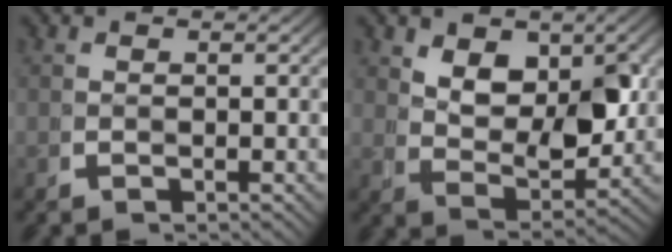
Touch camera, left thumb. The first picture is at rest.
{"total": 5.5, "force": [1.7, 3.1, 4.2], "torque": [-0.083, -0.019, 0.040]}